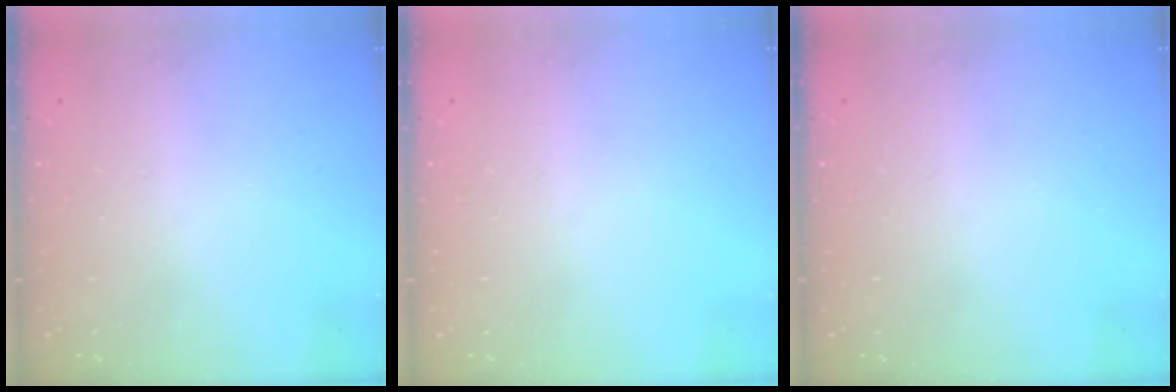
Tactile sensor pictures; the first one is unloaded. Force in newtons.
{"total": 0.0}
{"total": 0.0}